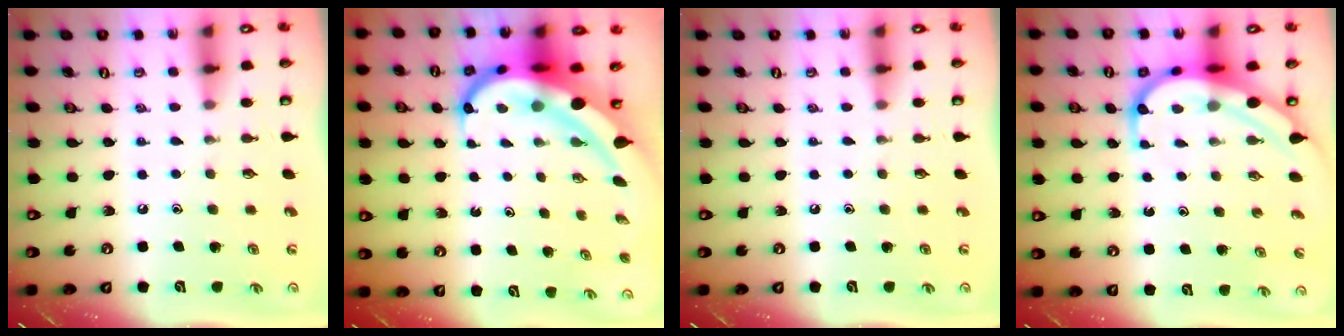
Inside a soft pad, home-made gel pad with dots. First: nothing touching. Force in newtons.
{"total": 12.8, "press": 12.7, "slide": 2.2}
{"total": 0.0}
{"total": 8.6, "press": 8.5, "slide": 0.9}